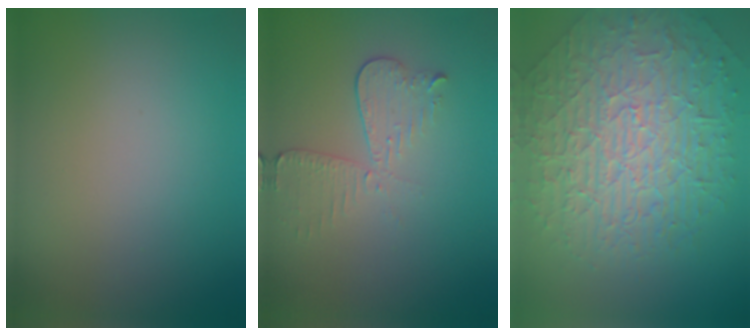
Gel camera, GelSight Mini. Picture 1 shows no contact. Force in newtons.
{"total": 3.1, "press": 2.7, "slide": 1.6}
{"total": 10.2, "press": 6.7, "slide": 7.8}